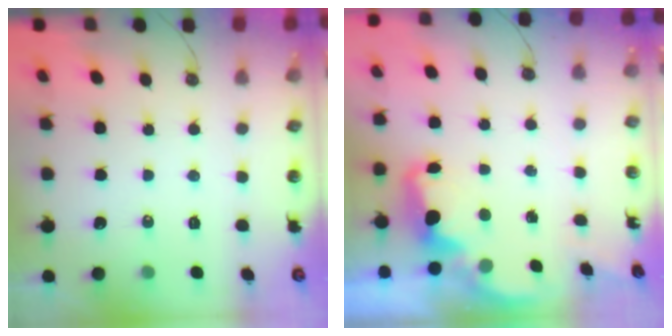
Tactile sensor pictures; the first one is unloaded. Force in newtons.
{"total": 2.6, "press": 2.5, "slide": 0.5}